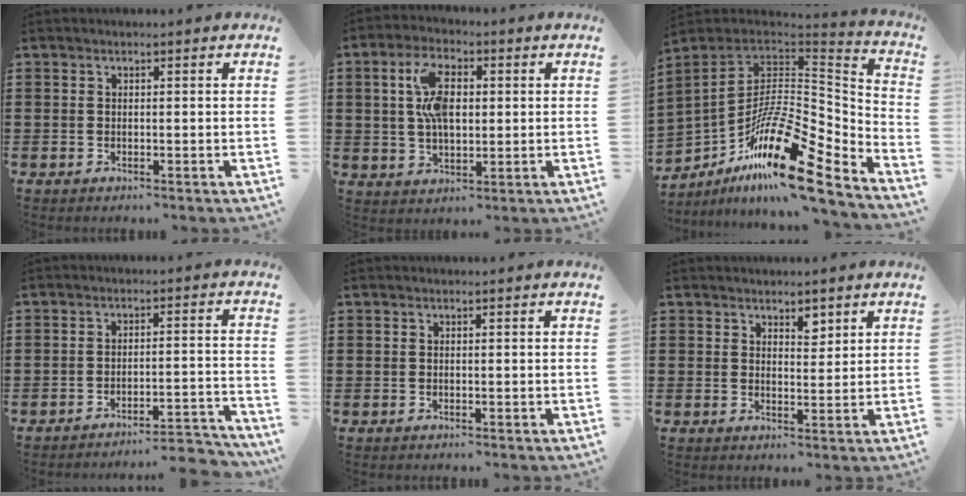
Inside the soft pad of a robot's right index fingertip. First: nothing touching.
{"total": 8.3, "force": [1.5, 4.2, 7.0], "torque": [-0.156, 0.012, 0.020]}
{"total": 19.3, "force": [-11.0, 6.3, 14.6], "torque": [-0.261, 0.014, -0.201]}
{"total": 4.1, "force": [-3.8, -0.1, 1.3], "torque": [-0.027, -0.010, -0.080]}
{"total": 0.0}
{"total": 2.9, "force": [2.3, 1.3, 1.2], "torque": [-0.012, -0.001, 0.039]}